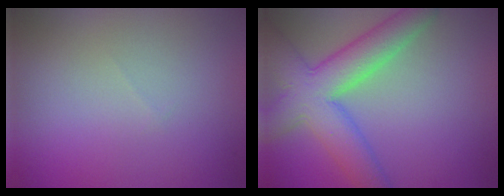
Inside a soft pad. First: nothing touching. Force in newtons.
{"total": 7.6, "press": 7.6, "slide": 0.4}